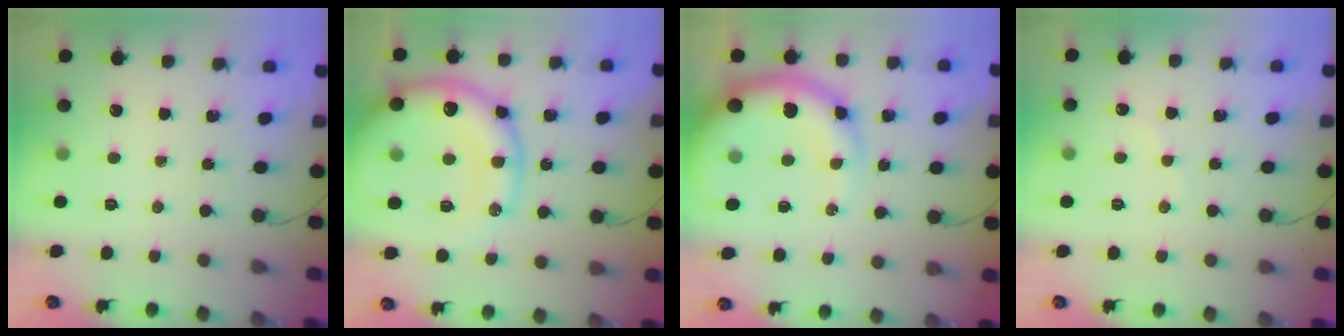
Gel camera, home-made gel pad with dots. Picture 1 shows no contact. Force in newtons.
{"total": 25.2, "press": 24.6, "slide": 5.3}
{"total": 9.9, "press": 9.5, "slide": 2.9}
{"total": 4.0, "press": 3.9, "slide": 0.8}